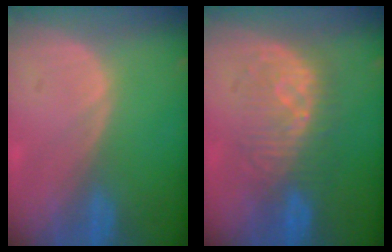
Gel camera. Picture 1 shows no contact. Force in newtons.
{"total": 7.9, "press": 7.9, "slide": 0.5}